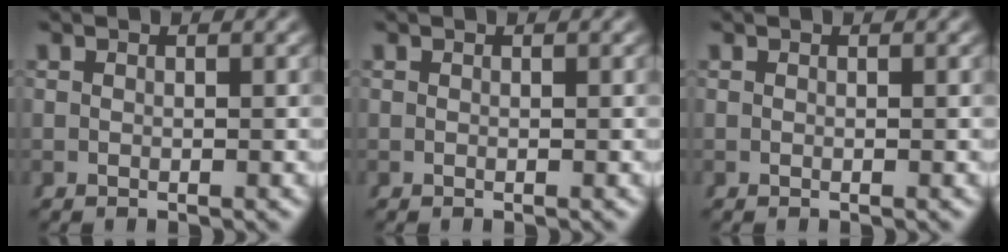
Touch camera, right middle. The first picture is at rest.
{"total": 0.0}
{"total": 0.0}